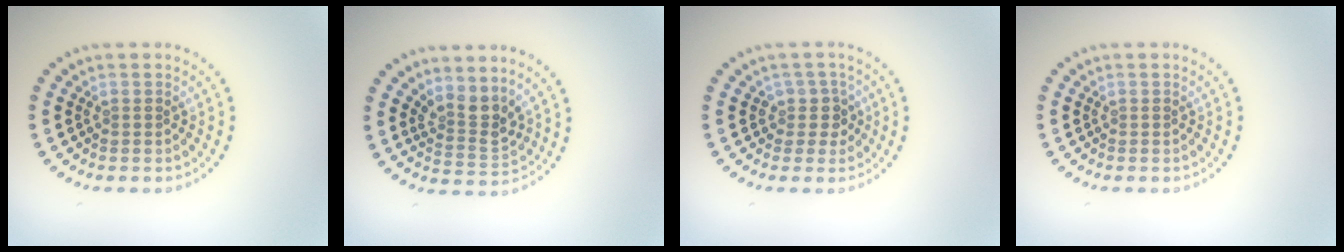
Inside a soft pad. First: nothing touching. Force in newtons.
{"total": 2.8, "press": 2.0, "slide": 1.9}
{"total": 2.0, "press": 1.6, "slide": 1.2}
{"total": 0.0}